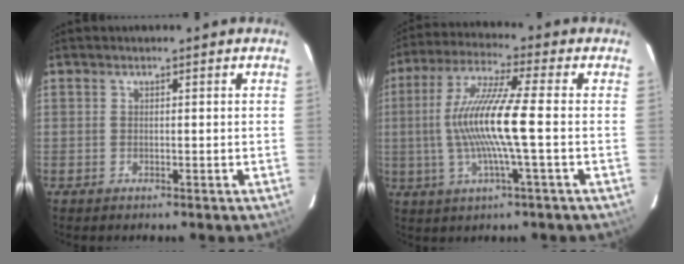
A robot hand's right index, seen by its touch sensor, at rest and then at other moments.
{"total": 12.9, "force": [-1.2, -0.1, 12.9], "torque": [-0.251, 0.002, -0.023]}